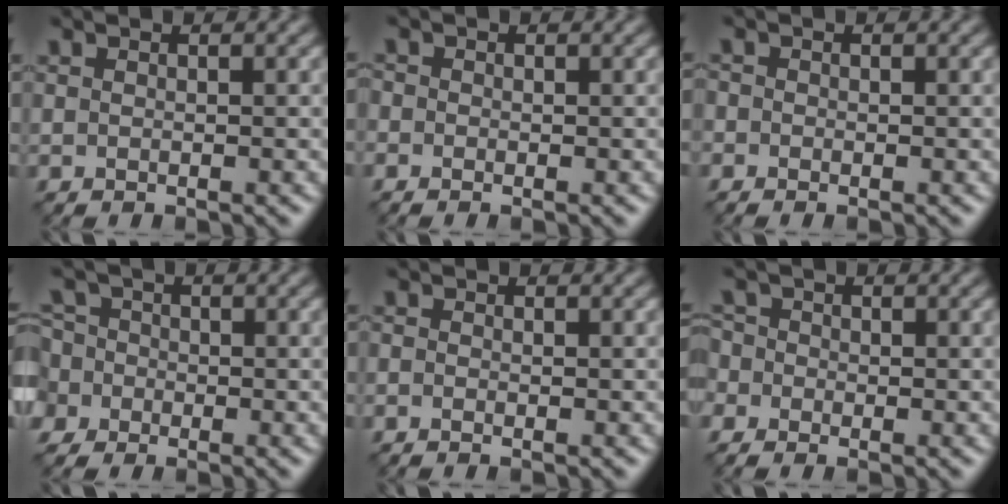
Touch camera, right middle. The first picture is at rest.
{"total": 1.1, "force": [-0.7, 0.9, 0.3], "torque": [0.001, -0.007, -0.008]}
{"total": 1.1, "force": [-0.8, 0.7, 0.2], "torque": [0.004, -0.006, -0.014]}
{"total": 5.5, "force": [-0.3, 5.0, 2.3], "torque": [-0.049, 0.028, -0.050]}
{"total": 0.8, "force": [-0.8, 0.1, 0.3], "torque": [-0.003, -0.002, -0.018]}
{"total": 3.9, "force": [-1.4, 3.0, 2.0], "torque": [-0.036, 0.018, -0.037]}